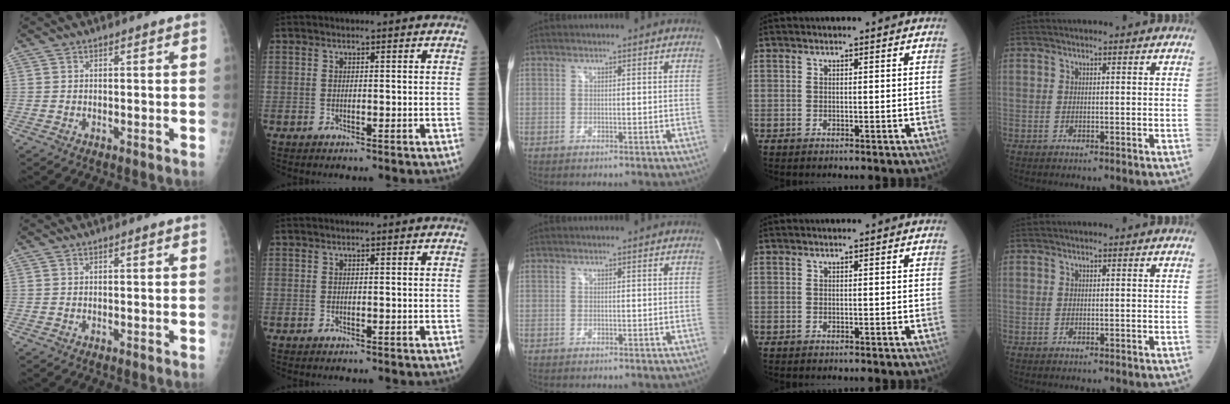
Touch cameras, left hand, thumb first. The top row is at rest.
{}